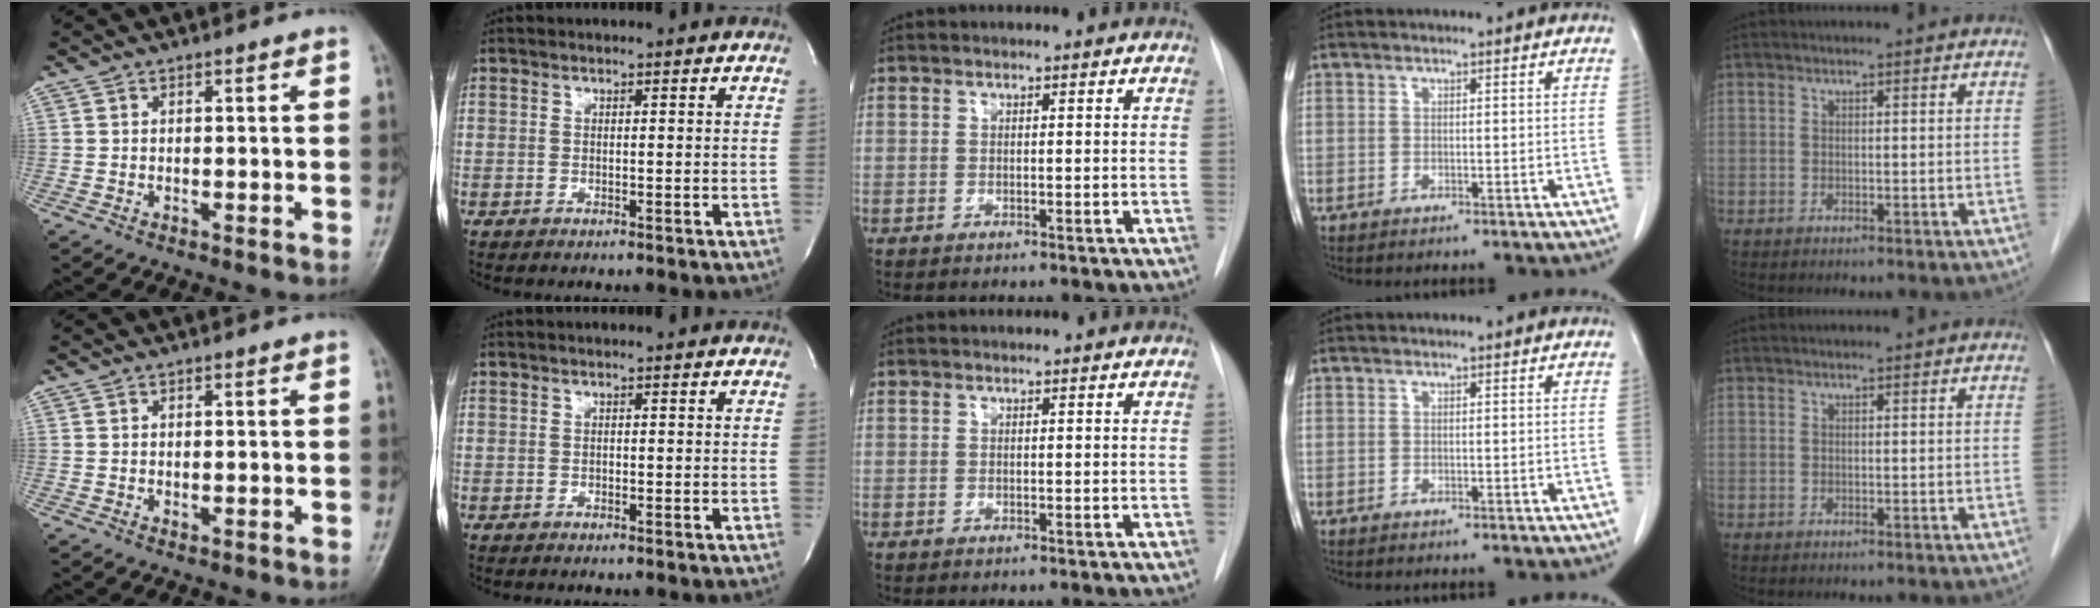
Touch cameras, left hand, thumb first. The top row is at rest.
{"thumb": {"total": 0.6, "force": [0.3, 0.3, 0.4], "torque": [-0.004, -0.003, 0.006]}}